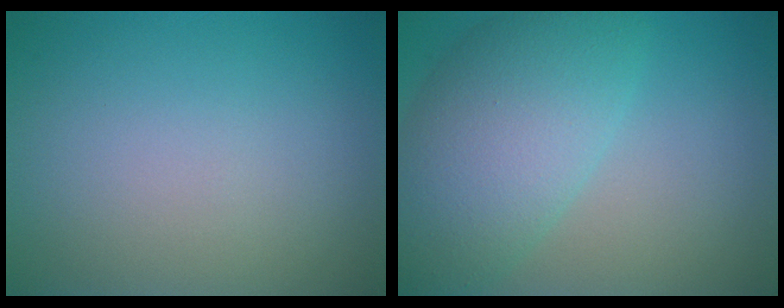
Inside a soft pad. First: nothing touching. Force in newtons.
{"total": 8.0, "press": 8.0, "slide": 0.2}